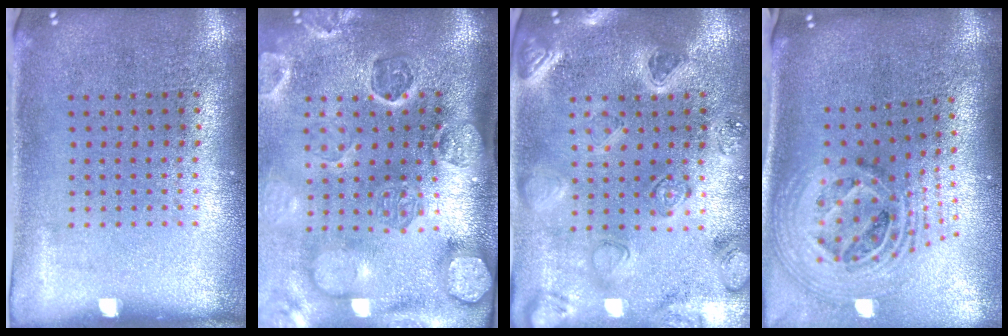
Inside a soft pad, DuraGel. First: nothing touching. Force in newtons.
{"total": 4.5, "press": 3.6, "slide": 2.8}
{"total": 2.2, "press": 2.2, "slide": 0.2}
{"total": 2.6, "press": 1.8, "slide": 1.9}